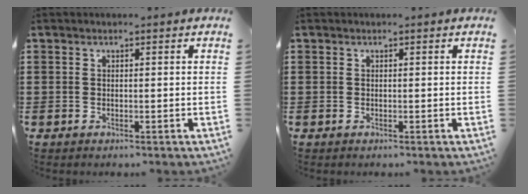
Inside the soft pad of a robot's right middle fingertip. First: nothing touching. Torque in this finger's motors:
{"motor_torque": [-1.52, -0.61, 0.00, 0.00]}